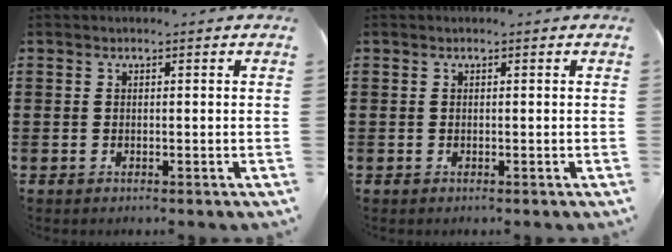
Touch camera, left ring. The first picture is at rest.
{"total": 0.0}